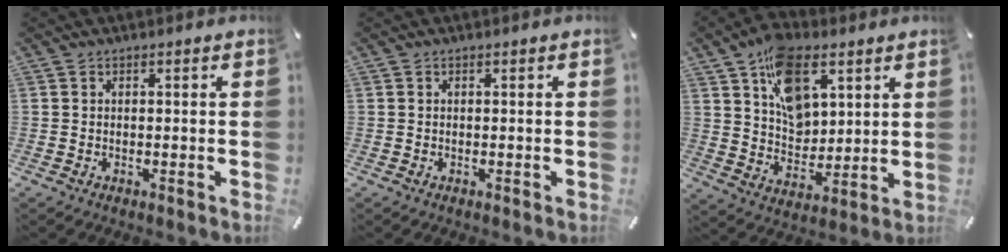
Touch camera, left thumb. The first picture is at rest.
{"total": 0.0}
{"total": 13.9, "force": [7.2, 9.1, 7.8], "torque": [-0.137, -0.021, 0.134]}